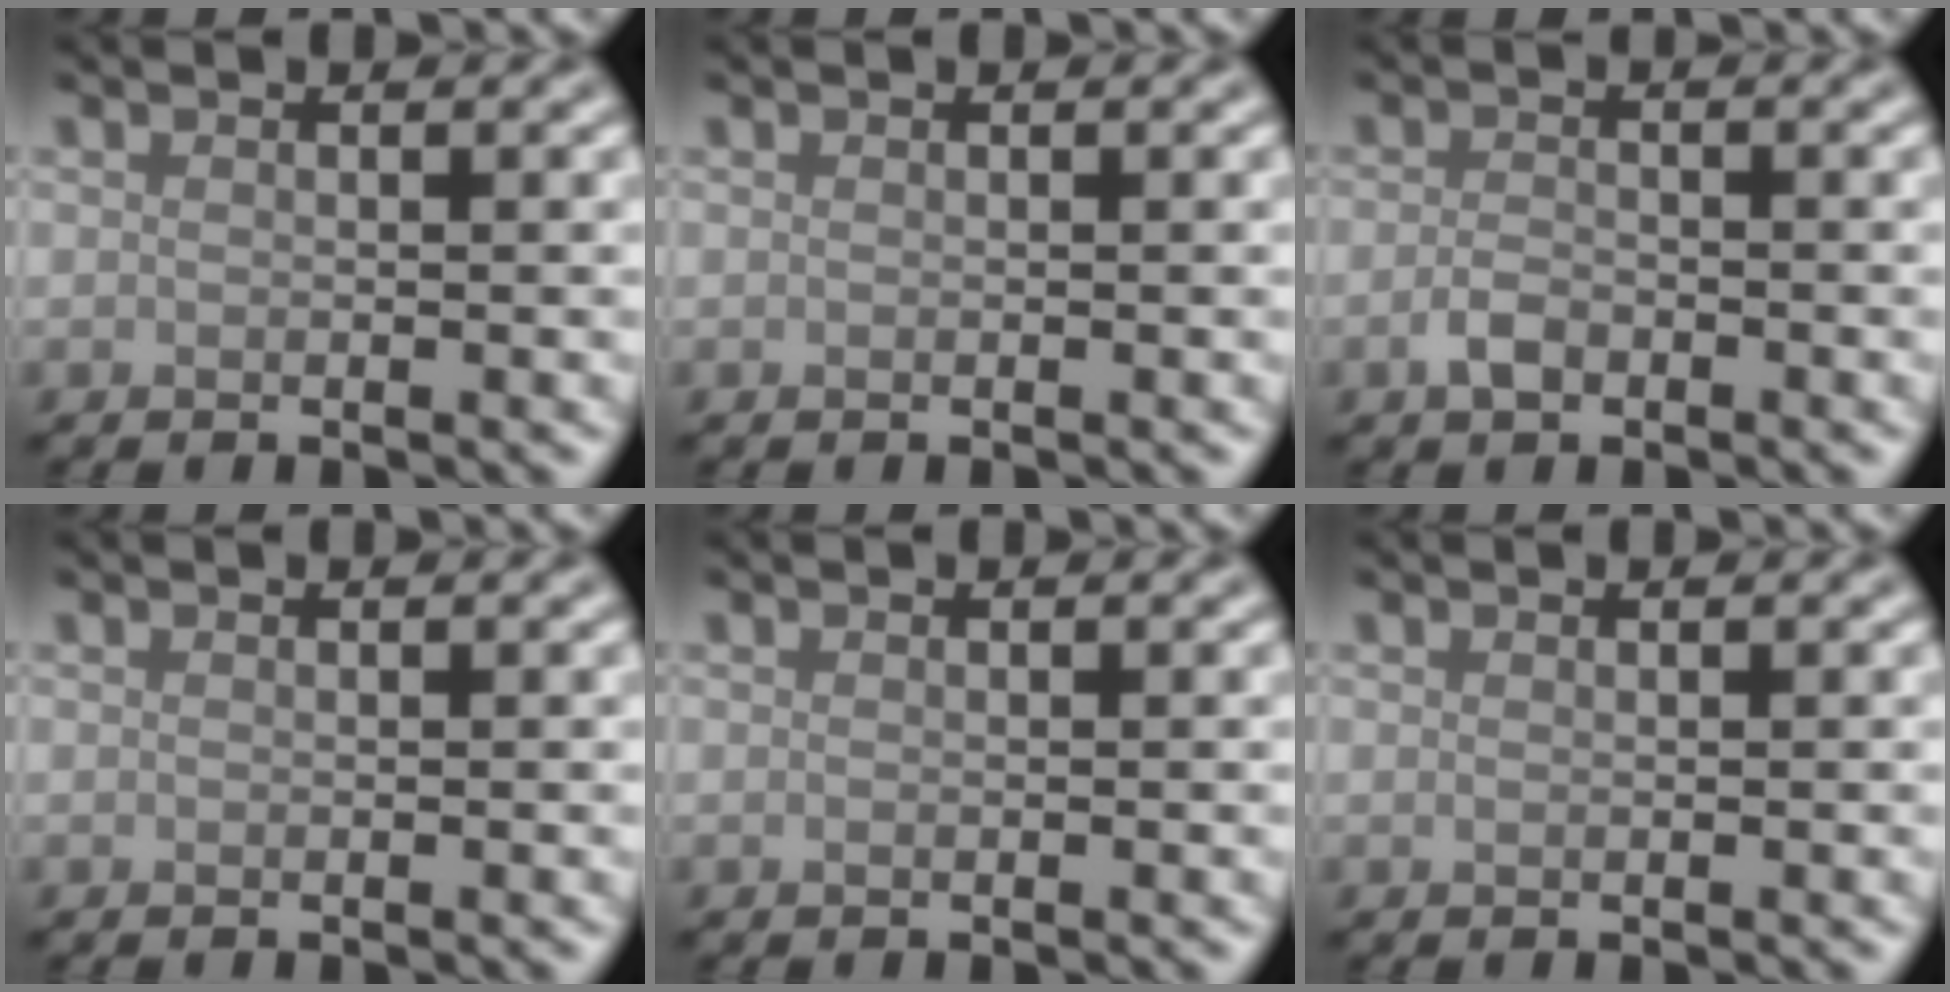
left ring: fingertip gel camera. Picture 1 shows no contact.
{"total": 0.0}
{"total": 1.6, "force": [-0.9, 0.9, 1.0], "torque": [-0.022, 0.000, -0.020]}
{"total": 0.0}
{"total": 0.0}
{"total": 0.0}